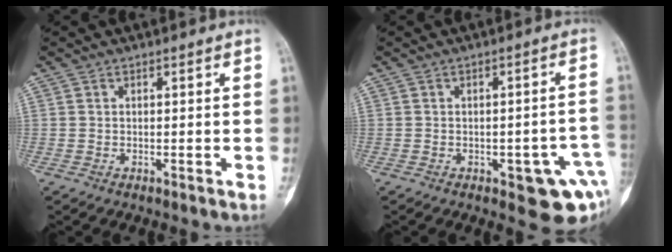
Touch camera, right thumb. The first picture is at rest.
{"total": 9.8, "force": [-3.7, 3.9, 8.2], "torque": [-0.067, 0.022, -0.036]}